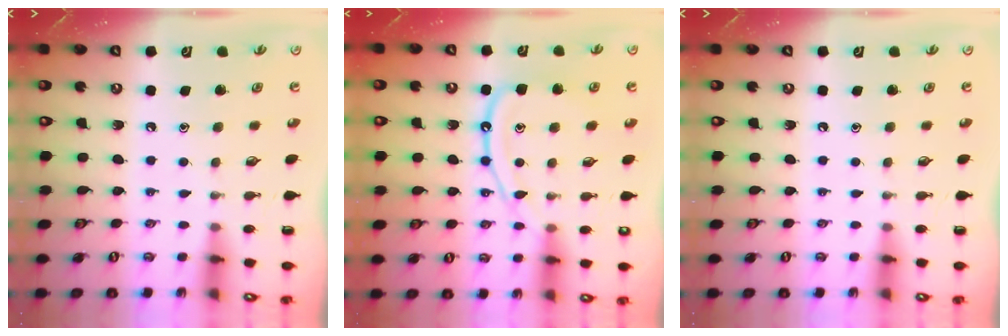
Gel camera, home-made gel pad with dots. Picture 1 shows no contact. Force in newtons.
{"total": 12.3, "press": 12.3, "slide": 1.1}
{"total": 0.0}